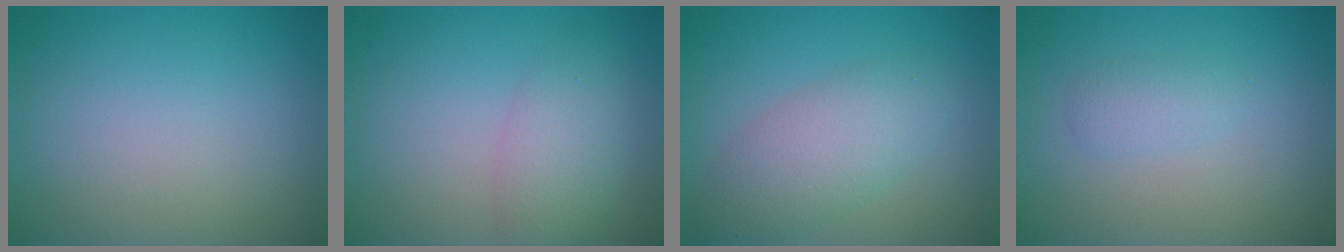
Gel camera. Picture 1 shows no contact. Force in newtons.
{"total": 3.4, "press": 3.4, "slide": 0.1}
{"total": 4.6, "press": 4.6, "slide": 0.2}
{"total": 1.4, "press": 1.4, "slide": 0.0}